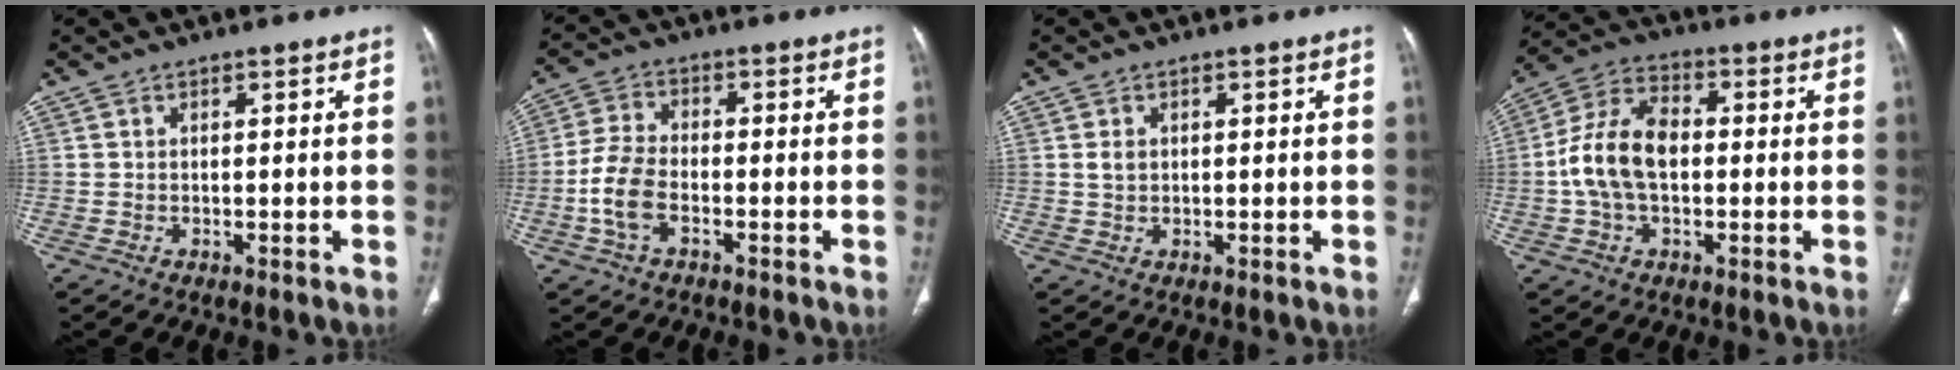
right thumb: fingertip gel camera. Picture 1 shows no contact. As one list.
[{"total": 7.4, "force": [-2.6, 4.2, 5.5], "torque": [-0.121, 0.018, -0.055]}, {"total": 1.7, "force": [0.4, 1.3, 1.0], "torque": [-0.018, 0.001, 0.011]}, {"total": 12.2, "force": [-0.5, 7.7, 9.4], "torque": [-0.181, 0.031, -0.015]}]